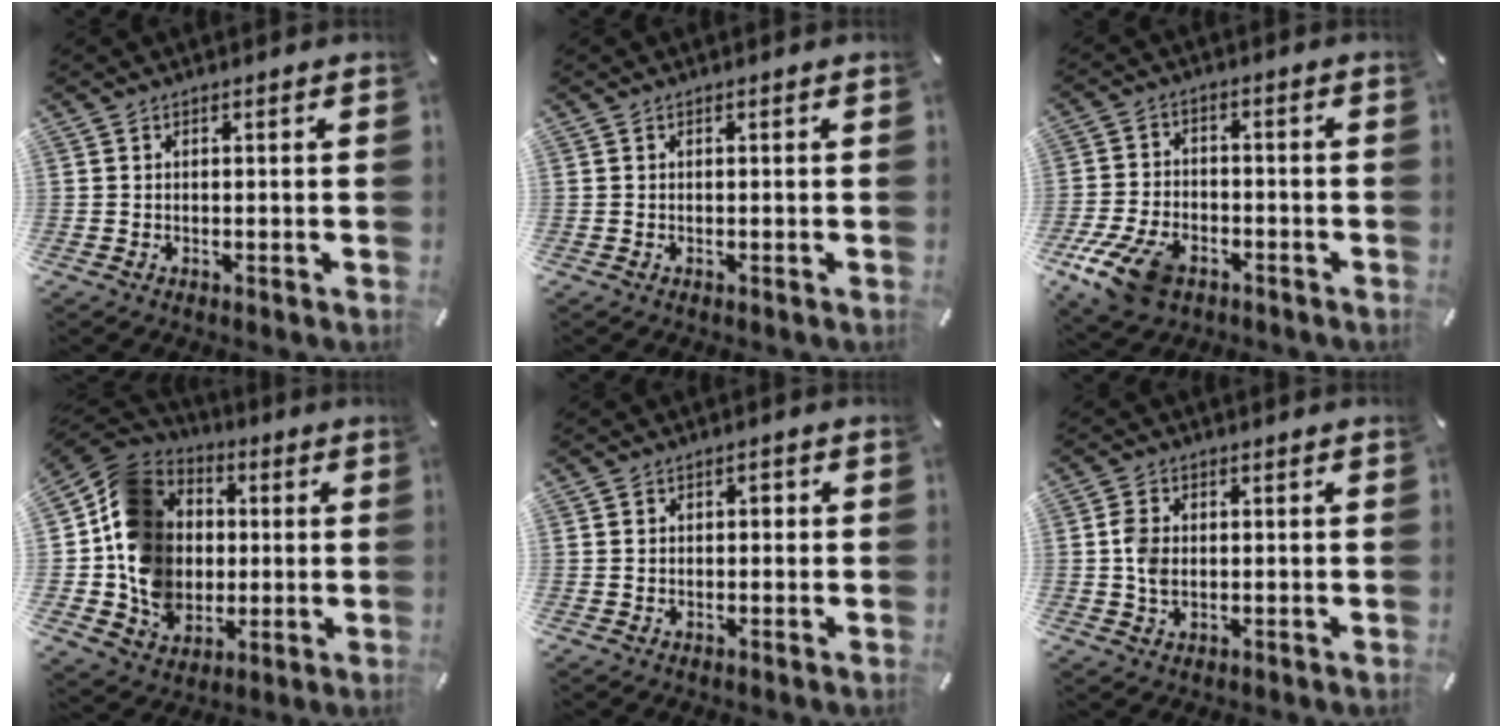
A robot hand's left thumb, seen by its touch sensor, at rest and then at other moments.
{"total": 0.0}
{"total": 11.3, "force": [-6.3, 6.7, 6.5], "torque": [-0.136, 0.029, -0.114]}
{"total": 16.9, "force": [-0.1, 15.2, 7.3], "torque": [-0.141, 0.006, 0.006]}
{"total": 2.2, "force": [-0.2, 1.8, 1.3], "torque": [-0.020, 0.006, -0.010]}
{"total": 5.1, "force": [0.1, 3.7, 3.5], "torque": [-0.080, 0.005, -0.002]}